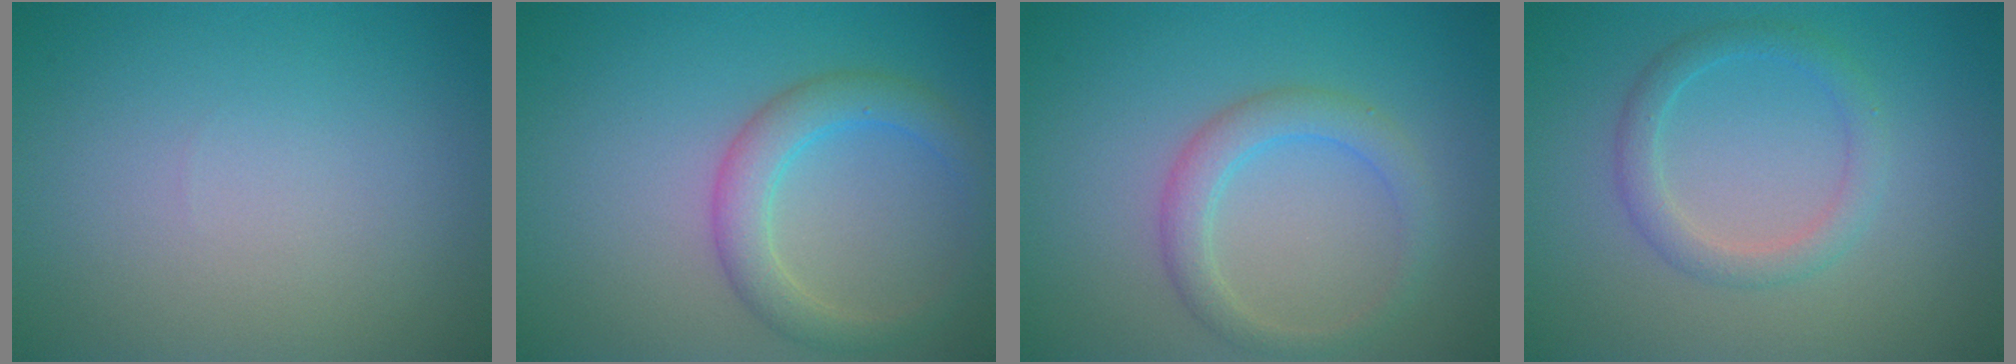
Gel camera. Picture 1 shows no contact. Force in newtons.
{"total": 3.5, "press": 3.5, "slide": 0.1}
{"total": 2.8, "press": 2.8, "slide": 0.1}
{"total": 2.4, "press": 2.3, "slide": 0.1}